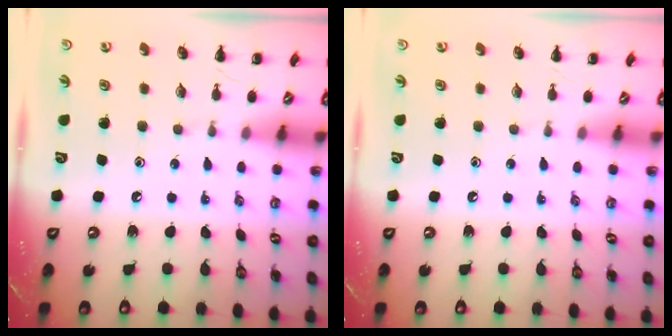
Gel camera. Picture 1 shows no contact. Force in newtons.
{"total": 0.0}